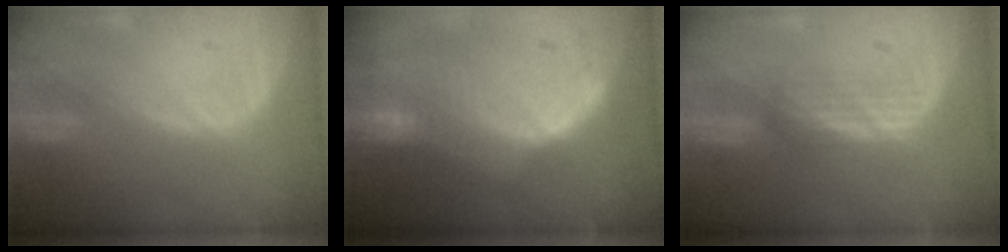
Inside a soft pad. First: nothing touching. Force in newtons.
{"total": 10.0, "press": 9.0, "slide": 4.4}
{"total": 2.9, "press": 2.6, "slide": 1.2}